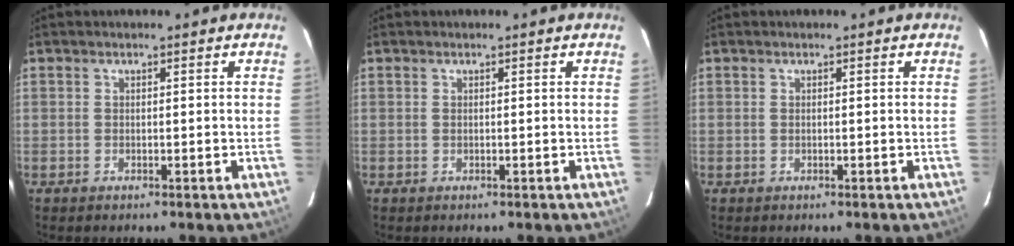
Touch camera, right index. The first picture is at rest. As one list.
[{"total": 0.0}, {"total": 0.0}]